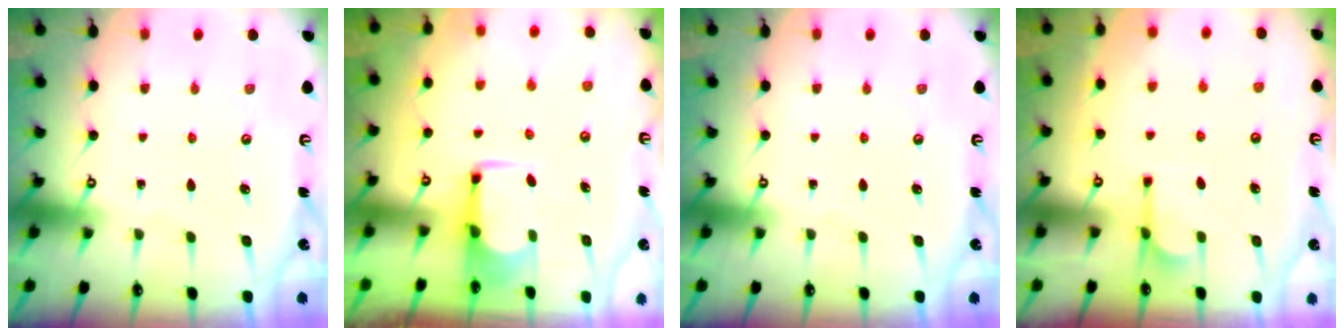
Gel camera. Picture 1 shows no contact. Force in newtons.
{"total": 1.6, "press": 1.5, "slide": 0.6}
{"total": 0.0}
{"total": 2.2, "press": 1.8, "slide": 1.2}